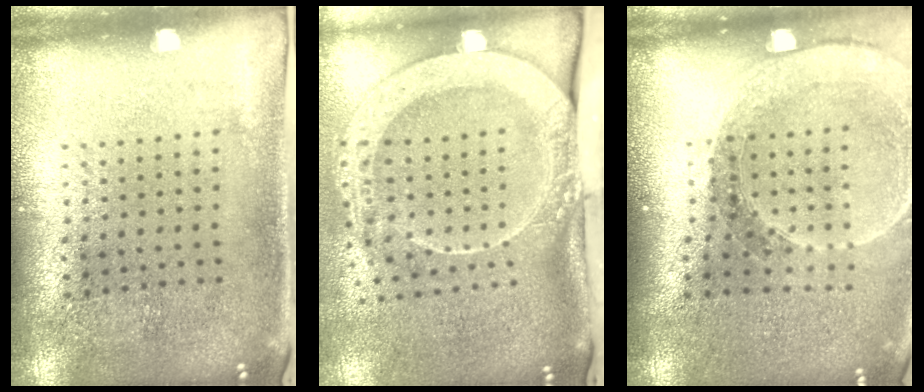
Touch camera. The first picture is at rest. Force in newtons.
{"total": 2.9, "press": 2.1, "slide": 2.0}
{"total": 1.6, "press": 1.6, "slide": 0.2}